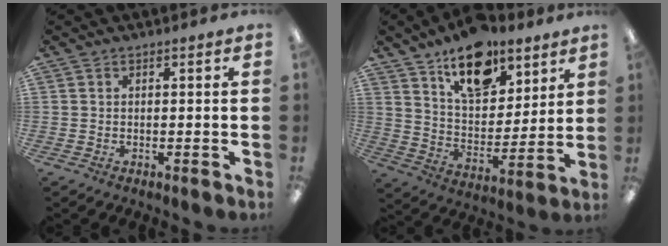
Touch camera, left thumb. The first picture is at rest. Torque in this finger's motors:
{"motor_torque": [0.51, 0.48, 0.98, -1.33, 0.12]}